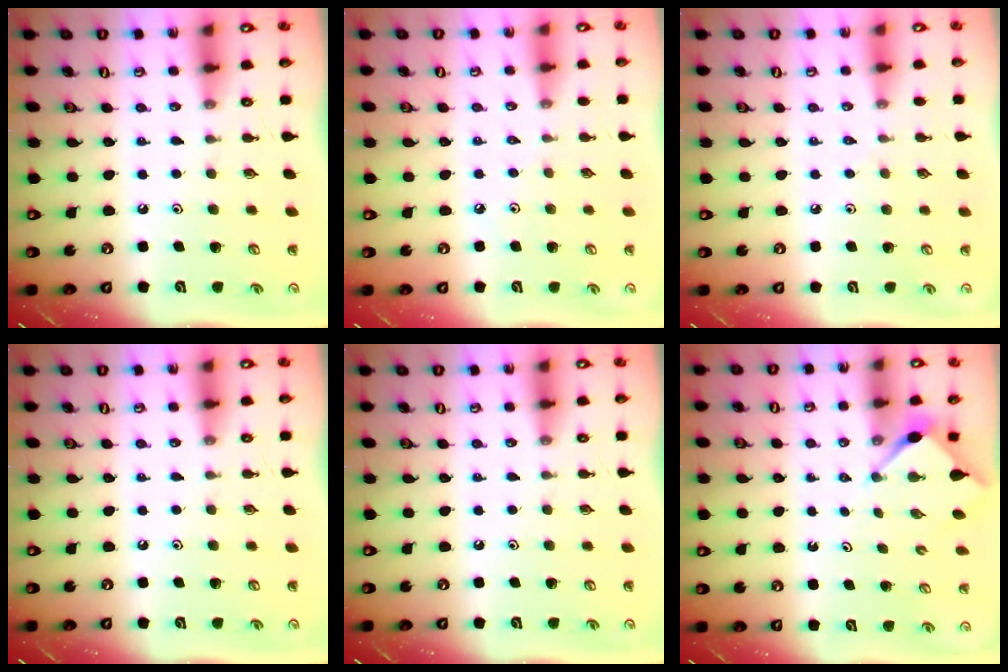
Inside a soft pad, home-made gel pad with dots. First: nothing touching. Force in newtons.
{"total": 2.5, "press": 2.4, "slide": 0.5}
{"total": 2.5, "press": 2.5, "slide": 0.4}
{"total": 0.0}
{"total": 0.0}
{"total": 2.9, "press": 2.9, "slide": 0.4}